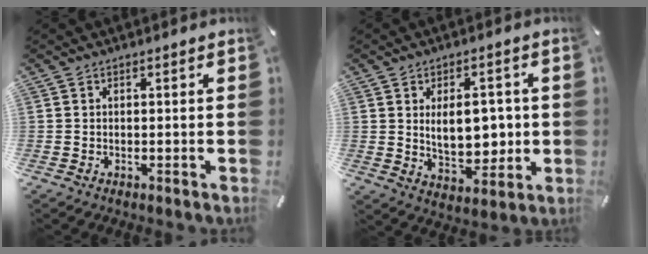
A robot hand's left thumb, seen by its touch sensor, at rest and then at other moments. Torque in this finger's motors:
{"motor_torque": [1.77, 1.58, 1.17, 0.24, 0.10]}